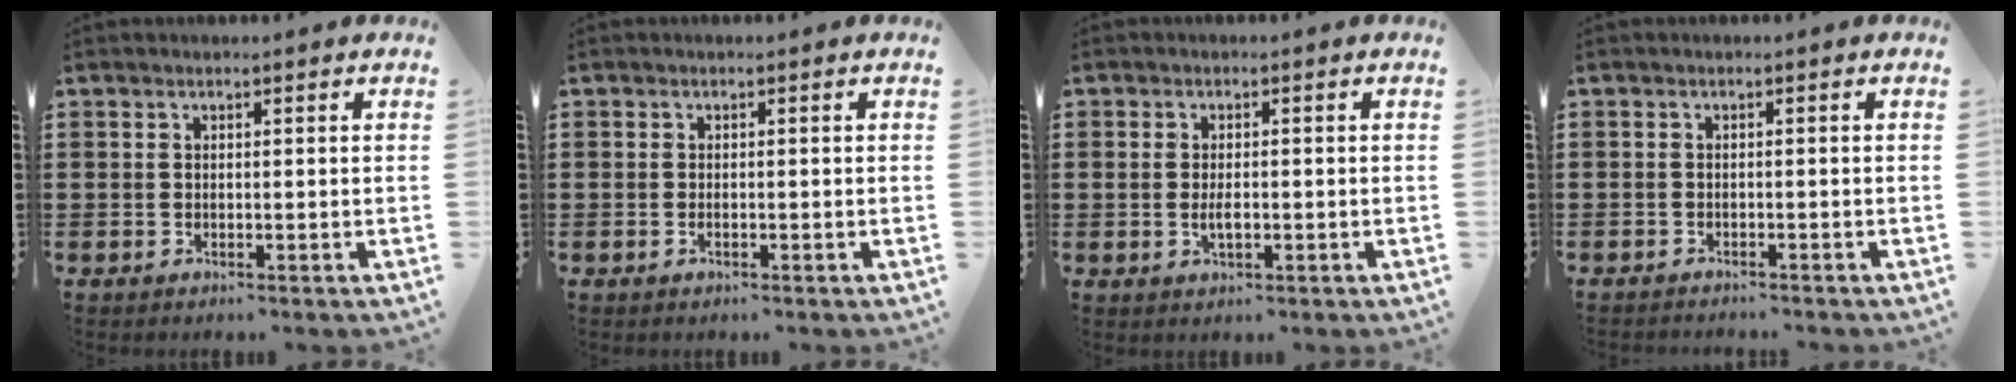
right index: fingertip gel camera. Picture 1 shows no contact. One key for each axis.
{"total": 0.5, "fx": -0.4, "fy": 0.1, "fz": 0.3, "tx": -0.007, "ty": -0.005, "tz": -0.005}
{"total": 2.4, "fx": -0.4, "fy": 1.1, "fz": 2.1, "tx": -0.040, "ty": 0.001, "tz": -0.006}
{"total": 0.9, "fx": -0.9, "fy": 0.0, "fz": 0.0, "tx": -0.003, "ty": 0.000, "tz": -0.018}